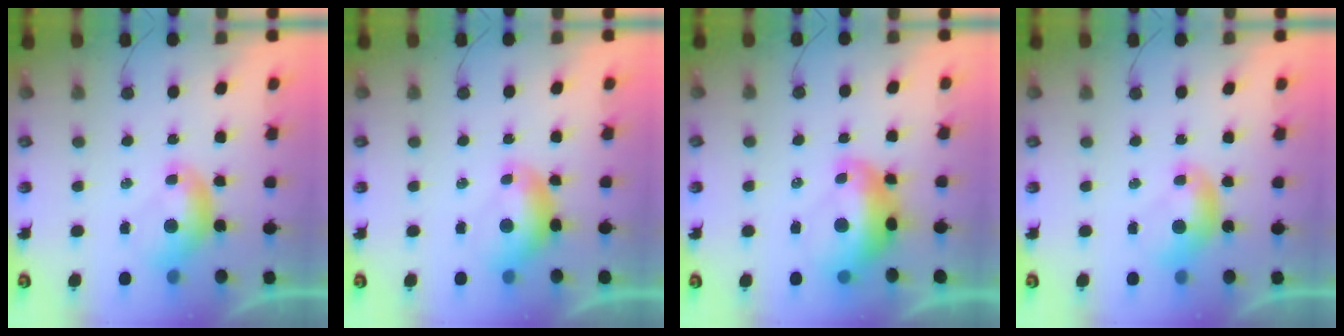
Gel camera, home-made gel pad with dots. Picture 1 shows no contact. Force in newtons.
{"total": 0.0}
{"total": 4.6, "press": 4.5, "slide": 1.2}
{"total": 0.0}